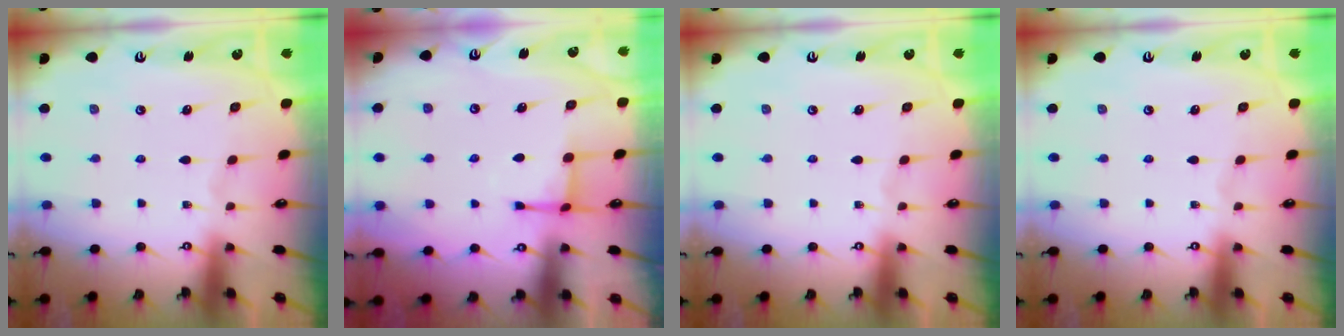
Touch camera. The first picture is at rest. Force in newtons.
{"total": 2.9, "press": 2.8, "slide": 0.7}
{"total": 0.0}
{"total": 0.0}